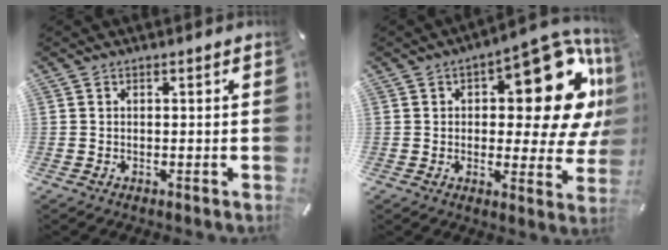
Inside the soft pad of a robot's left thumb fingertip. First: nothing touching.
{"total": 21.1, "force": [6.7, 10.4, 17.0], "torque": [-0.186, -0.056, 0.107]}